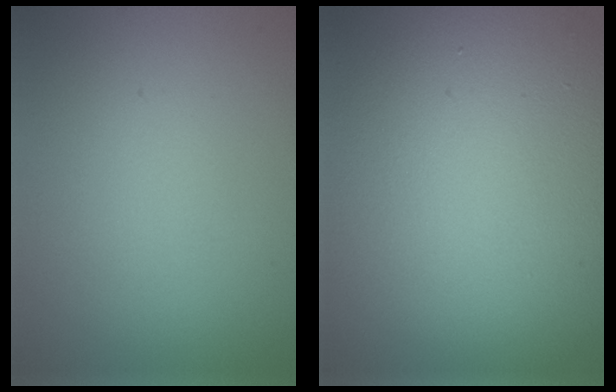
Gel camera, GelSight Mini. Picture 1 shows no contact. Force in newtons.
{"total": 19.1, "press": 19.1, "slide": 1.0}